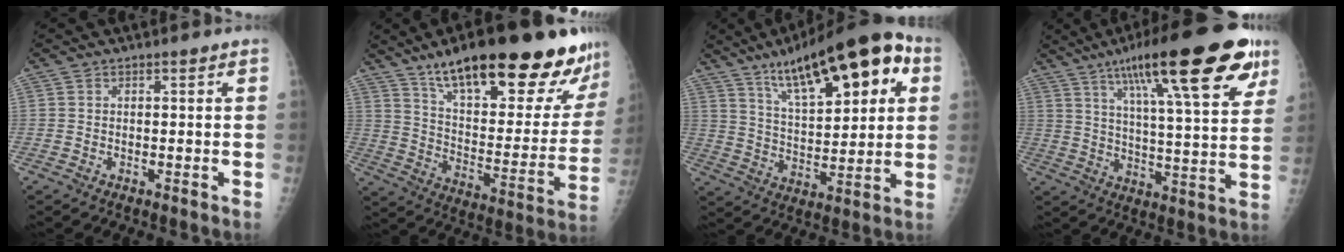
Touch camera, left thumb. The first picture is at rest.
{"total": 30.8, "force": [21.6, 8.3, 20.3], "torque": [-0.262, -0.076, 0.322]}
{"total": 22.5, "force": [10.3, 8.1, 18.3], "torque": [-0.248, -0.009, 0.166]}
{"total": 25.5, "force": [14.1, 5.7, 20.5], "torque": [-0.294, -0.020, 0.213]}